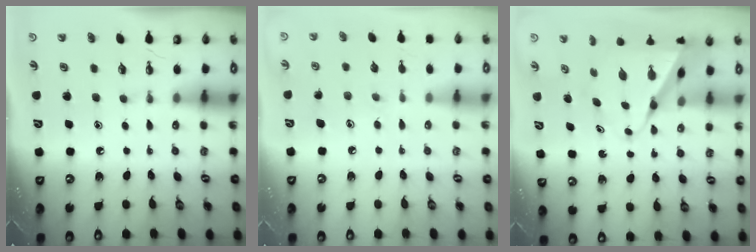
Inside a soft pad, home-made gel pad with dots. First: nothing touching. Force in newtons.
{"total": 7.0, "press": 7.0, "slide": 0.6}
{"total": 8.9, "press": 8.9, "slide": 0.6}